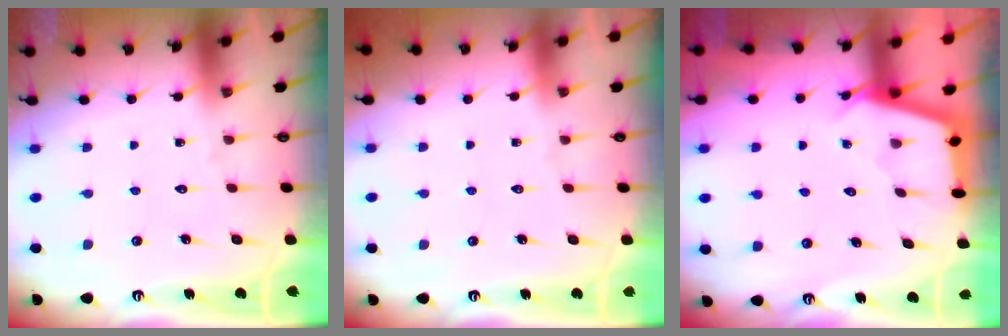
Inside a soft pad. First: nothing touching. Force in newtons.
{"total": 0.0}
{"total": 2.8, "press": 2.8, "slide": 0.4}